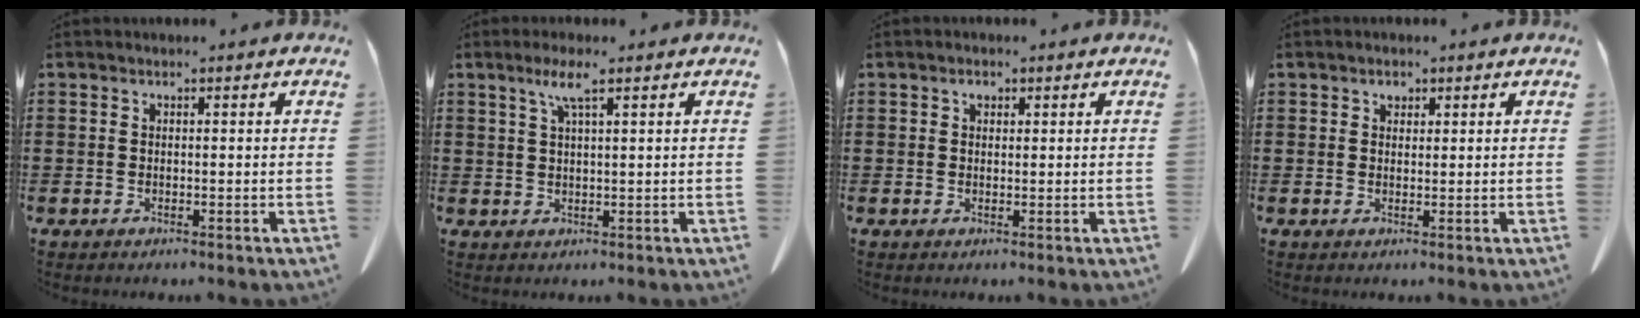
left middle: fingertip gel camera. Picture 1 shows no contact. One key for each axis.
{"total": 3.9, "fx": 2.2, "fy": 0.5, "fz": 3.2, "tx": -0.070, "ty": 0.002, "tz": 0.038}
{"total": 1.2, "fx": 0.6, "fy": 0.8, "fz": 0.8, "tx": -0.010, "ty": 0.001, "tz": 0.010}
{"total": 1.3, "fx": 0.8, "fy": 0.9, "fz": 0.6, "tx": -0.006, "ty": -0.001, "tz": 0.013}